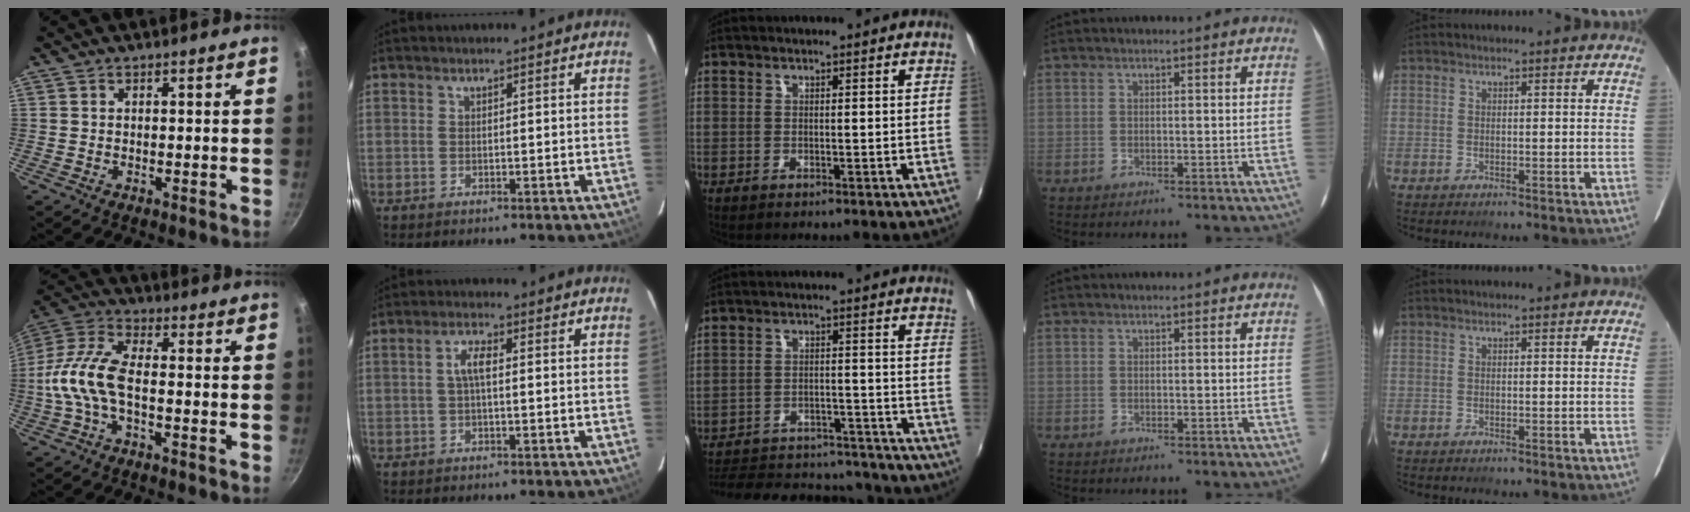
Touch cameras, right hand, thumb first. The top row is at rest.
{"thumb": {"total": 10.8, "force": [-2.4, 4.8, 9.4], "torque": [-0.204, 0.030, -0.065]}, "index": {"total": 3.1, "force": [0.1, 0.9, 3.0], "torque": [-0.060, 0.008, 0.002]}, "middle": {"total": 23.5, "force": [-20.3, 8.3, 8.5], "torque": [-0.176, 0.019, -0.254]}}